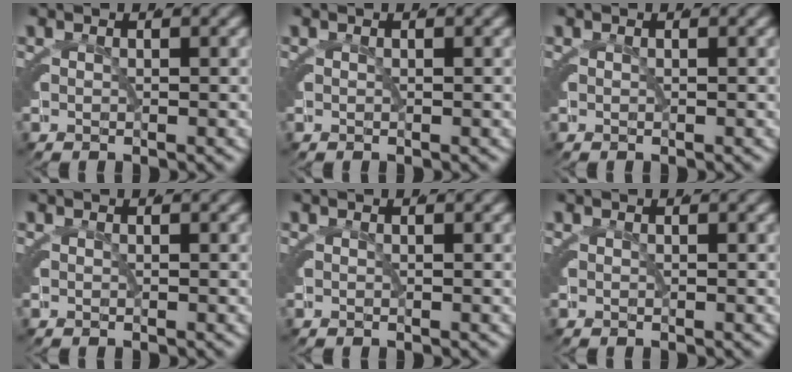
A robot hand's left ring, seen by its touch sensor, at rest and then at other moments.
{"total": 0.0}
{"total": 0.0}
{"total": 0.0}
{"total": 0.0}
{"total": 0.0}